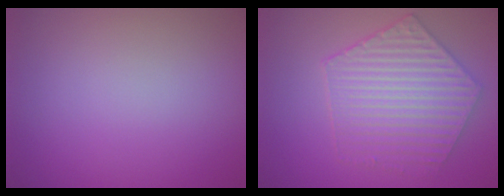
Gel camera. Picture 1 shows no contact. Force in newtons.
{"total": 5.8, "press": 4.7, "slide": 3.4}